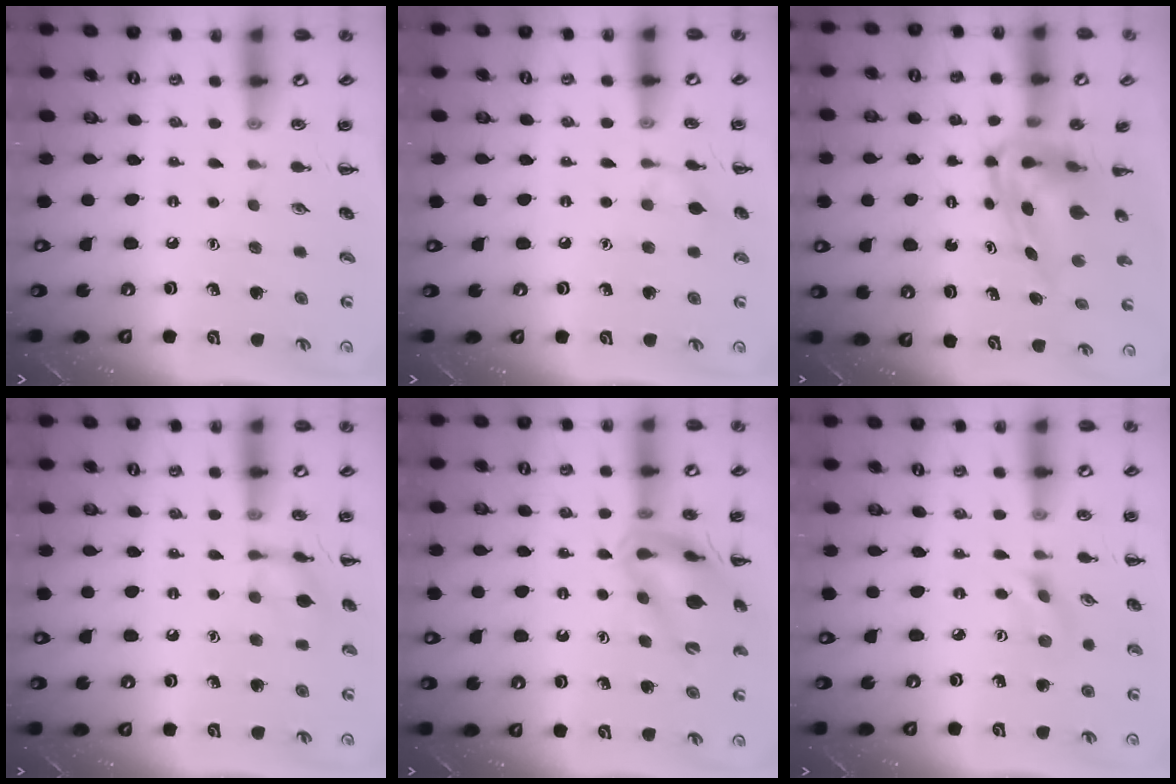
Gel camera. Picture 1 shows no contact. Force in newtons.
{"total": 6.2, "press": 5.9, "slide": 1.8}
{"total": 7.2, "press": 7.0, "slide": 1.9}
{"total": 7.9, "press": 7.8, "slide": 1.0}
{"total": 14.9, "press": 14.7, "slide": 2.4}
{"total": 2.7, "press": 2.6, "slide": 0.8}